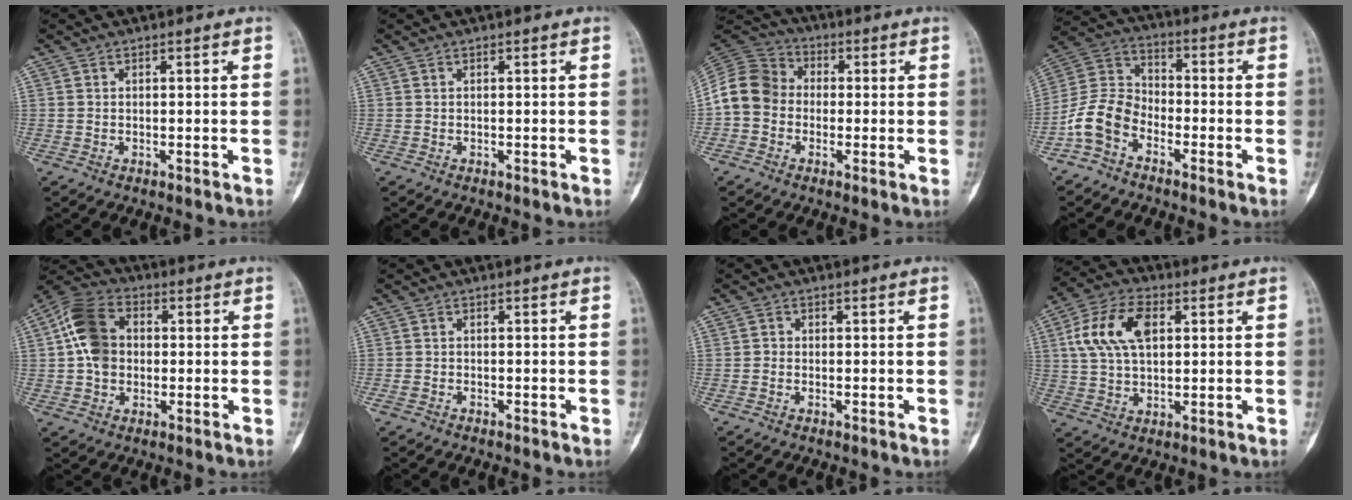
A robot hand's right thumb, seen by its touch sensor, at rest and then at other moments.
{"total": 0.0}
{"total": 10.9, "force": [-1.0, 9.3, 5.5], "torque": [-0.094, 0.033, -0.033]}
{"total": 9.2, "force": [-5.0, 6.1, 4.7], "torque": [-0.093, 0.046, -0.115]}
{"total": 10.6, "force": [0.7, 8.1, 6.8], "torque": [-0.116, 0.023, 0.001]}
{"total": 1.0, "force": [-0.6, 0.7, 0.5], "torque": [-0.019, -0.001, -0.014]}
{"total": 0.8, "force": [-0.3, 0.8, 0.1], "torque": [0.007, 0.003, -0.010]}
{"total": 12.0, "force": [3.2, 7.2, 9.1], "torque": [-0.171, 0.011, 0.055]}